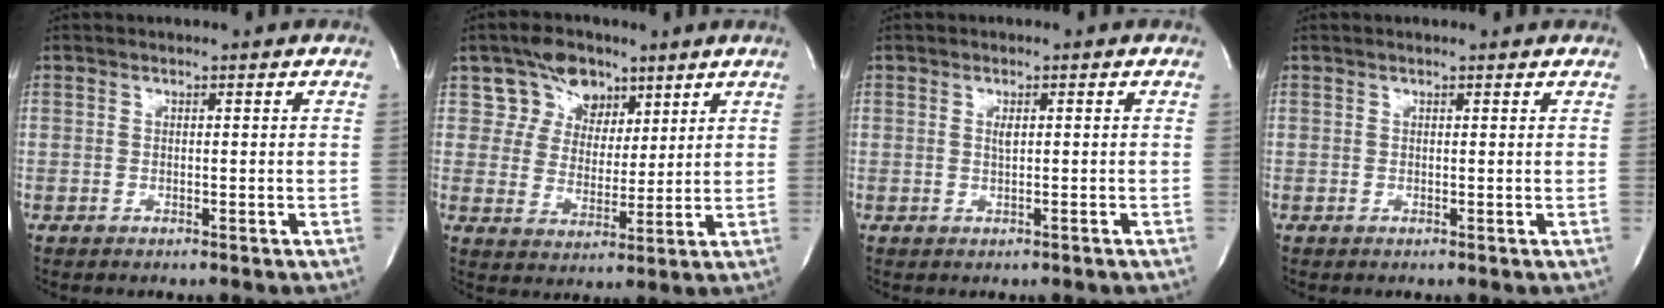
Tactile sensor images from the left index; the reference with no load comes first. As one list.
[{"total": 7.2, "force": [4.5, 5.2, 2.2], "torque": [-0.036, 0.014, 0.084]}, {"total": 1.0, "force": [0.0, 0.1, 1.0], "torque": [-0.020, -0.002, 0.002]}, {"total": 1.2, "force": [1.1, 0.1, 0.4], "torque": [-0.013, 0.009, 0.012]}]